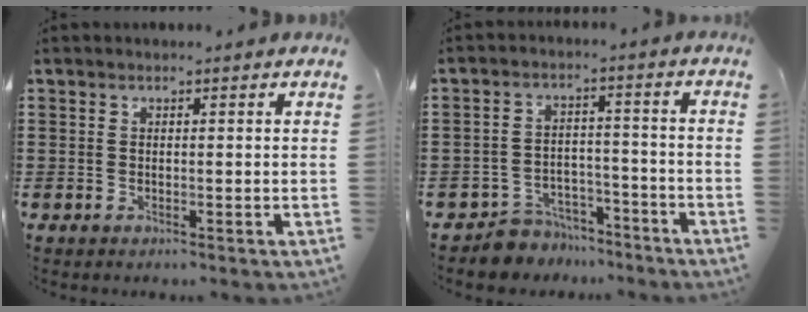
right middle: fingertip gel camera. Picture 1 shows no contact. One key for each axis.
{"total": 5.8, "fx": -5.6, "fy": 1.5, "fz": 0.1, "tx": -0.010, "ty": 0.017, "tz": -0.115}